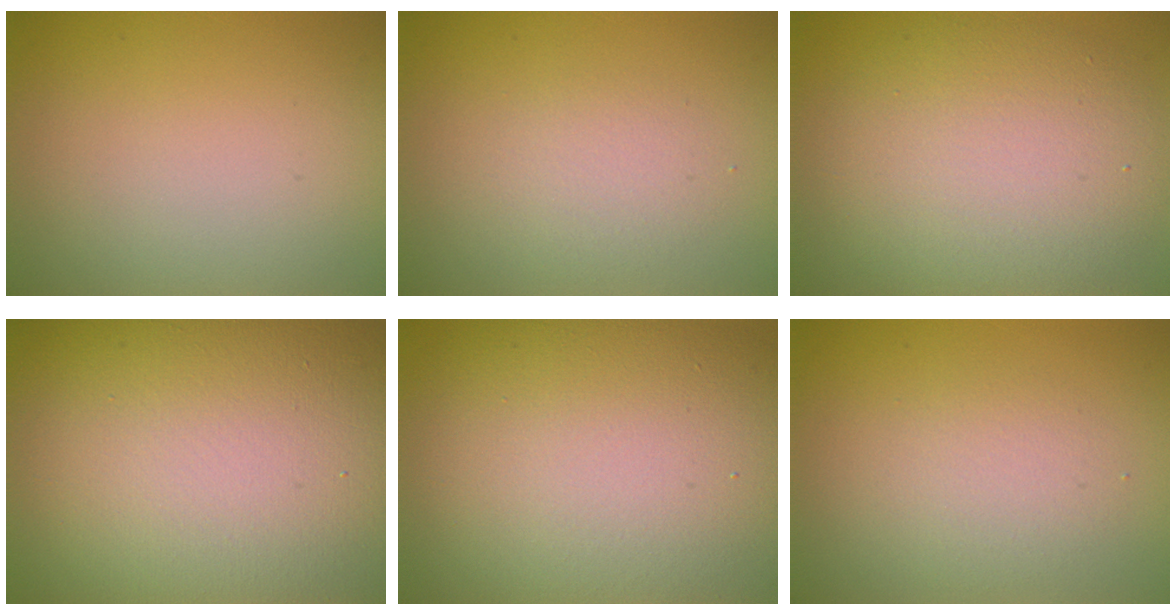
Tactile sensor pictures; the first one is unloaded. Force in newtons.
{"total": 1.8, "press": 1.8, "slide": 0.0}
{"total": 8.5, "press": 8.5, "slide": 0.3}
{"total": 30.8, "press": 30.8, "slide": 1.5}
{"total": 16.8, "press": 16.8, "slide": 0.8}
{"total": 2.4, "press": 2.4, "slide": 0.1}